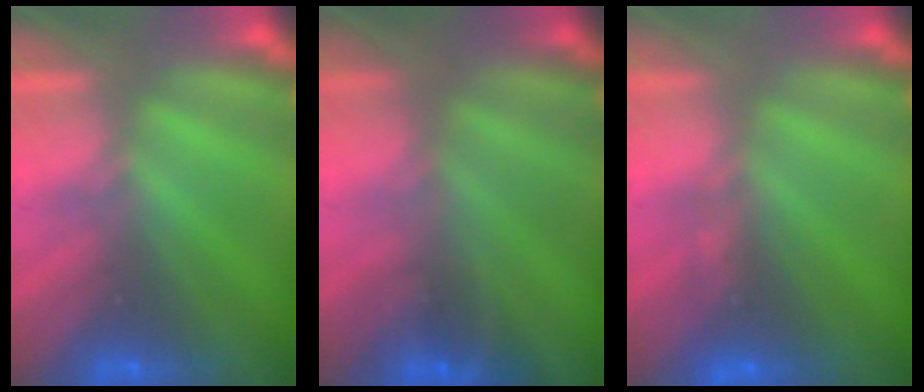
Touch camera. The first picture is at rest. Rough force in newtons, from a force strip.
{"total": 1.3}
{"total": 3.4}